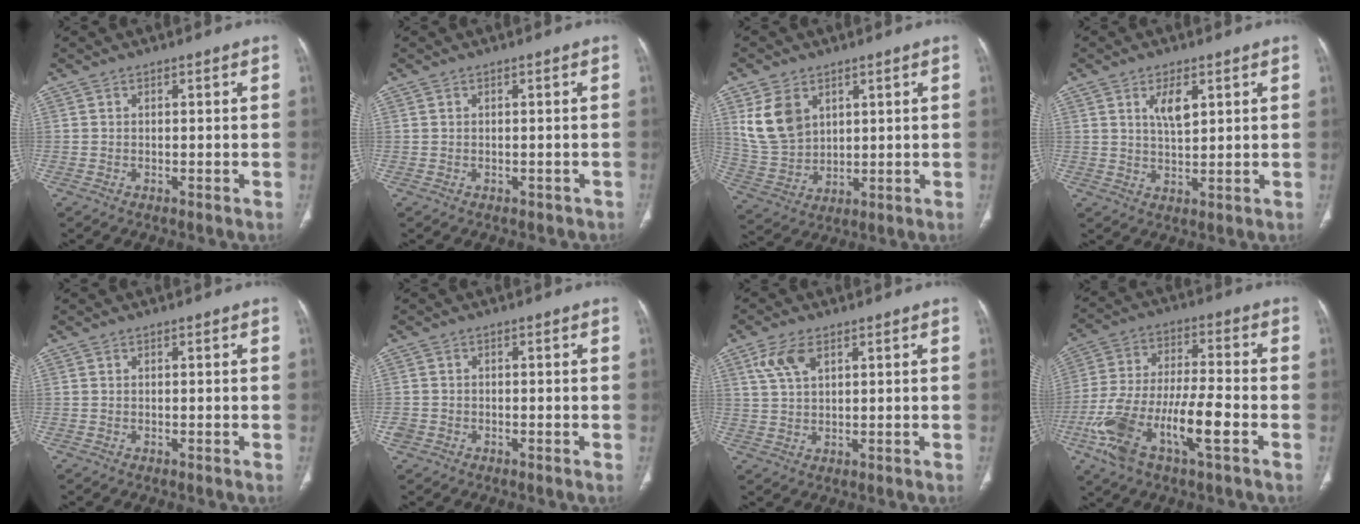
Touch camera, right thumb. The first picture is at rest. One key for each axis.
{"total": 0.9, "fx": -0.3, "fy": 0.9, "fz": 0.2, "tx": -0.002, "ty": 0.011, "tz": 0.003}
{"total": 10.3, "fx": 4.4, "fy": 7.3, "fz": 5.8, "tx": -0.098, "ty": -0.016, "tz": 0.106}
{"total": 4.9, "fx": 2.1, "fy": 2.1, "fz": 3.9, "tx": -0.065, "ty": -0.016, "tz": 0.040}
{"total": 0.0}
{"total": 1.9, "fx": -0.9, "fy": 1.6, "fz": 0.5, "tx": -0.010, "ty": 0.007, "tz": -0.018}
{"total": 5.5, "fx": 2.7, "fy": 2.8, "fz": 3.9, "tx": -0.083, "ty": -0.001, "tz": 0.059}
{"total": 17.0, "fx": -6.4, "fy": 5.1, "fz": 14.9, "tx": -0.311, "ty": 0.025, "tz": -0.117}